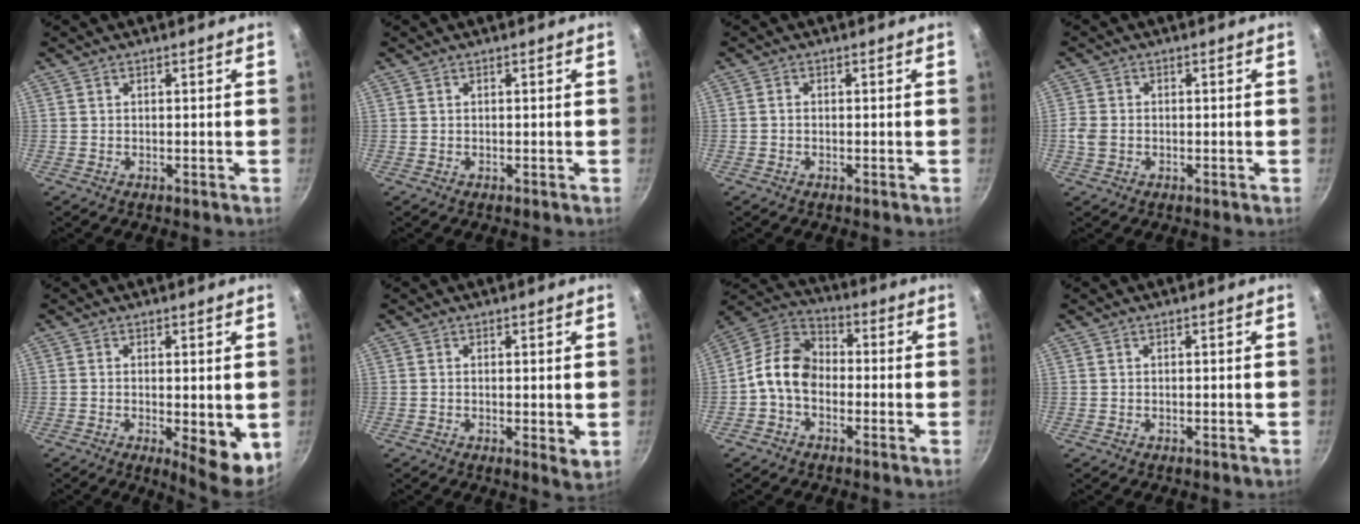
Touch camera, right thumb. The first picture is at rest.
{"total": 0.0}
{"total": 0.6, "force": [-0.1, 0.5, 0.3], "torque": [-0.003, 0.004, -0.003]}
{"total": 3.2, "force": [-0.5, 2.6, 1.8], "torque": [-0.034, 0.006, -0.012]}
{"total": 8.3, "force": [-1.3, 2.7, 7.7], "torque": [-0.093, -0.013, -0.009]}
{"total": 3.1, "force": [0.1, 1.0, 2.9], "torque": [-0.043, -0.012, 0.002]}
{"total": 10.1, "force": [-2.0, 7.3, 6.7], "torque": [-0.101, 0.039, -0.062]}
{"total": 0.0}